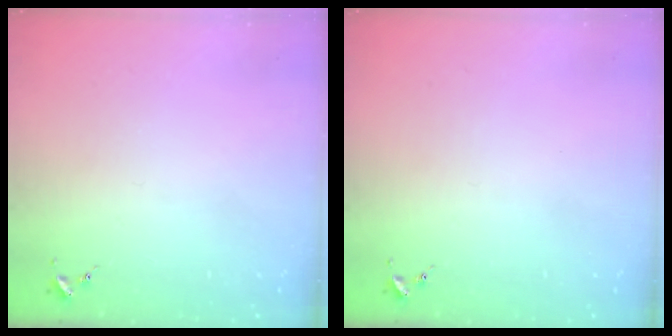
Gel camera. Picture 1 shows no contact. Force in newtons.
{"total": 0.0}